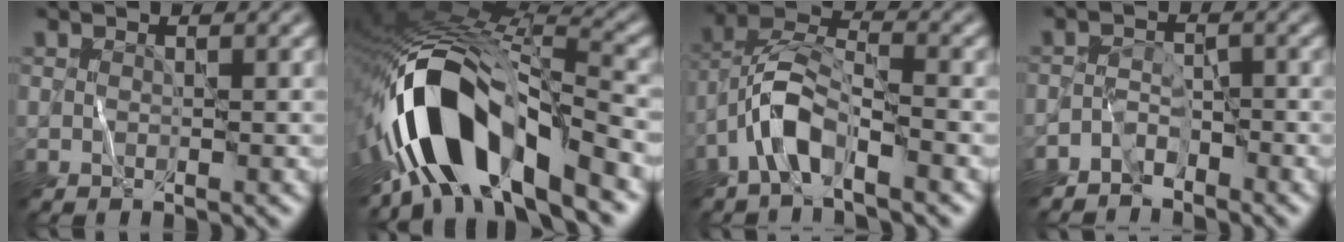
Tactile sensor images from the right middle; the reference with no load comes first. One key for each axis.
{"total": 13.2, "fx": -6.2, "fy": 4.9, "fz": 10.5, "tx": -0.180, "ty": 0.010, "tz": -0.111}
{"total": 5.1, "fx": -3.0, "fy": 1.8, "fz": 3.7, "tx": -0.072, "ty": 0.013, "tz": -0.064}
{"total": 2.3, "fx": -2.1, "fy": 1.0, "fz": 0.3, "tx": 0.000, "ty": 0.007, "tz": -0.048}